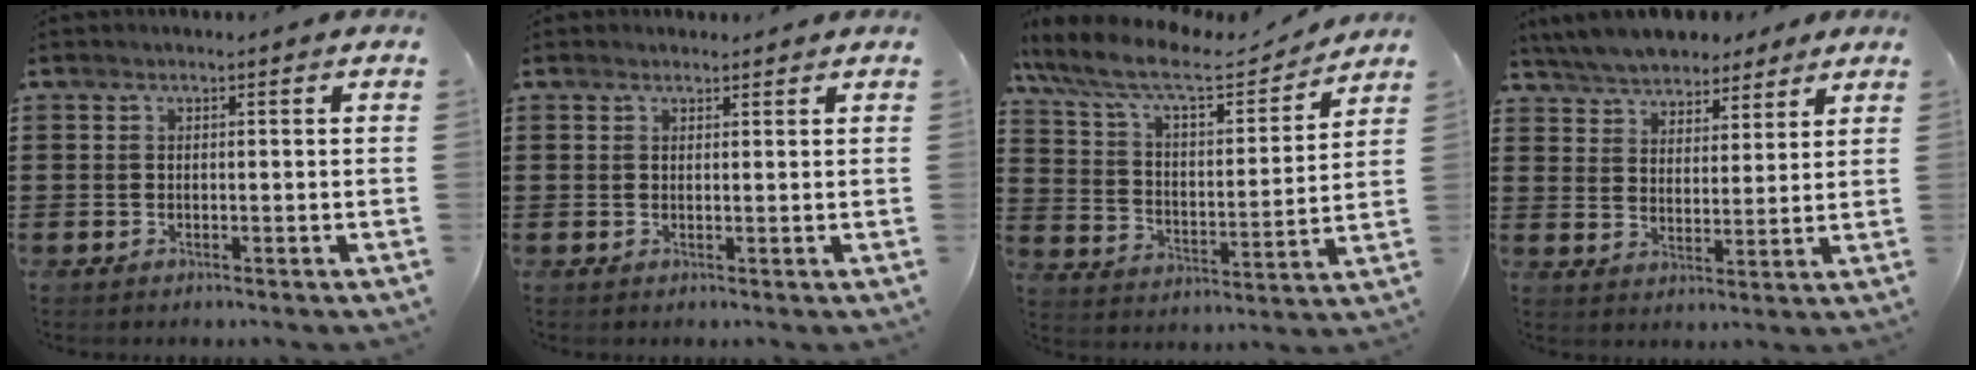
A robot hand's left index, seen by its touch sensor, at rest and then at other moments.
{"total": 1.0, "force": [0.9, 0.3, 0.1], "torque": [-0.003, 0.003, 0.018]}
{"total": 10.2, "force": [8.5, 1.9, 5.3], "torque": [-0.135, -0.045, 0.143]}
{"total": 6.3, "force": [6.0, 1.6, 1.0], "torque": [-0.044, -0.015, 0.110]}